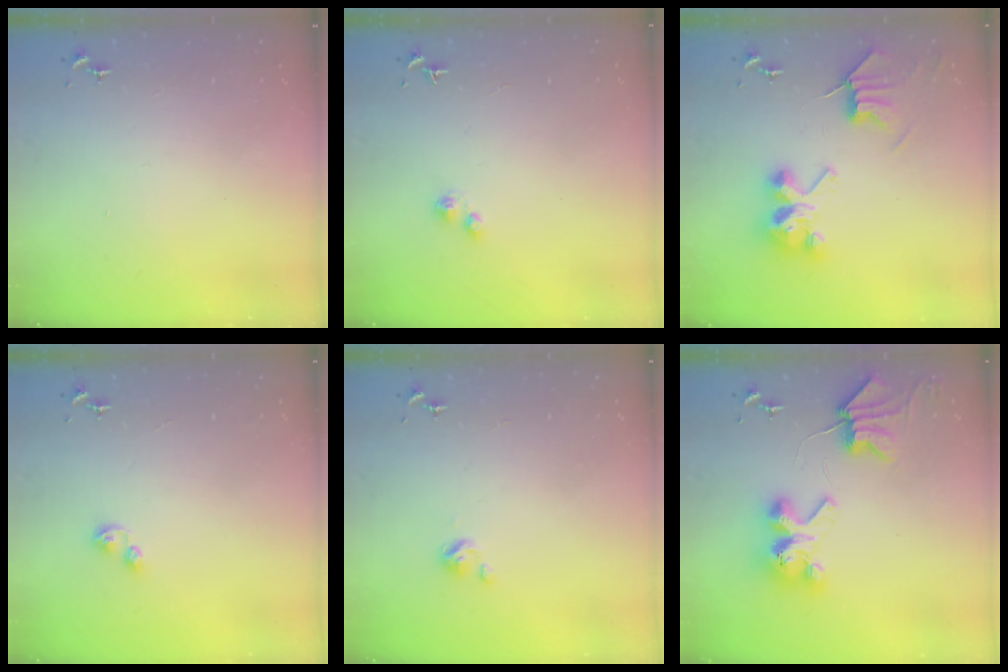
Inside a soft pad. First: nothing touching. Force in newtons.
{"total": 2.1, "press": 2.1, "slide": 0.4}
{"total": 9.7, "press": 9.7, "slide": 0.5}
{"total": 5.1, "press": 5.1, "slide": 0.7}
{"total": 2.7, "press": 2.7, "slide": 0.3}
{"total": 11.2, "press": 11.1, "slide": 1.3}